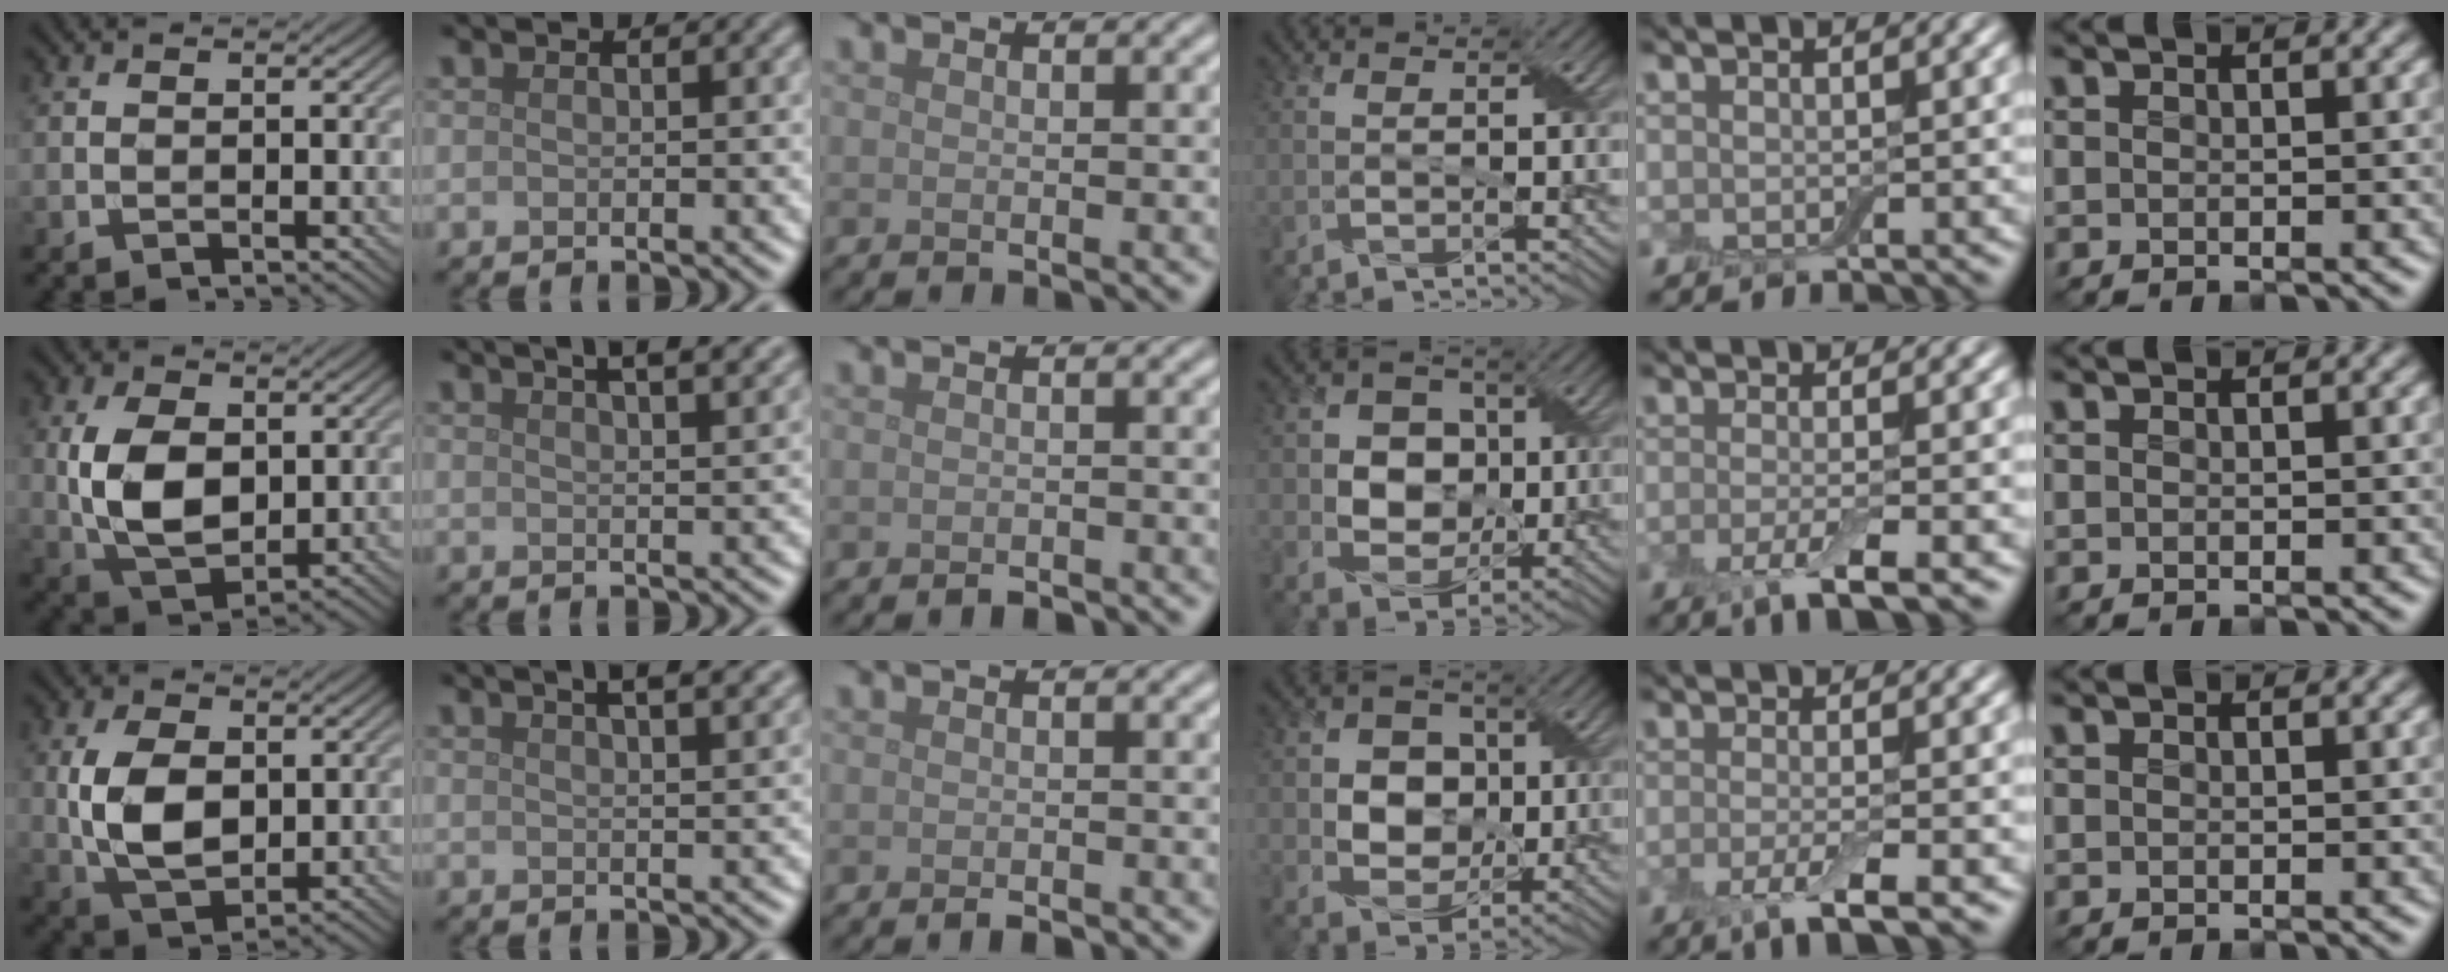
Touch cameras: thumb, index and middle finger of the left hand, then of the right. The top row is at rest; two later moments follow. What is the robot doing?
{"motion": "peel", "object": "small bumper sticker"}